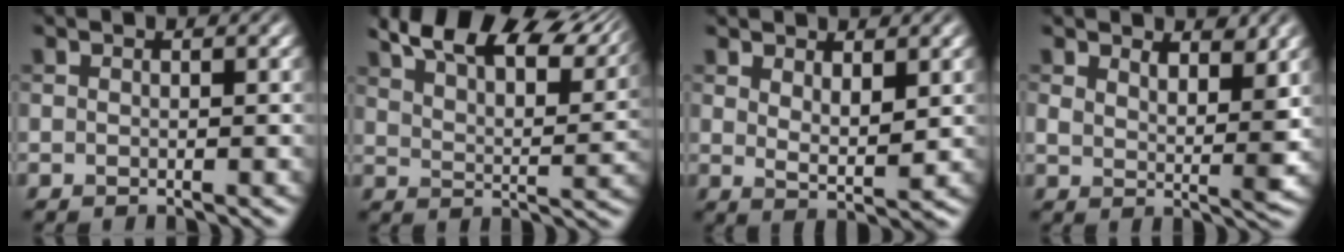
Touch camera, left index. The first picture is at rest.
{"total": 13.3, "force": [9.9, 4.7, 7.6], "torque": [-0.111, 0.026, 0.125]}
{"total": 2.8, "force": [1.5, 0.8, 2.2], "torque": [-0.038, -0.011, 0.029]}
{"total": 3.5, "force": [2.4, 1.4, 2.1], "torque": [-0.037, -0.009, 0.042]}